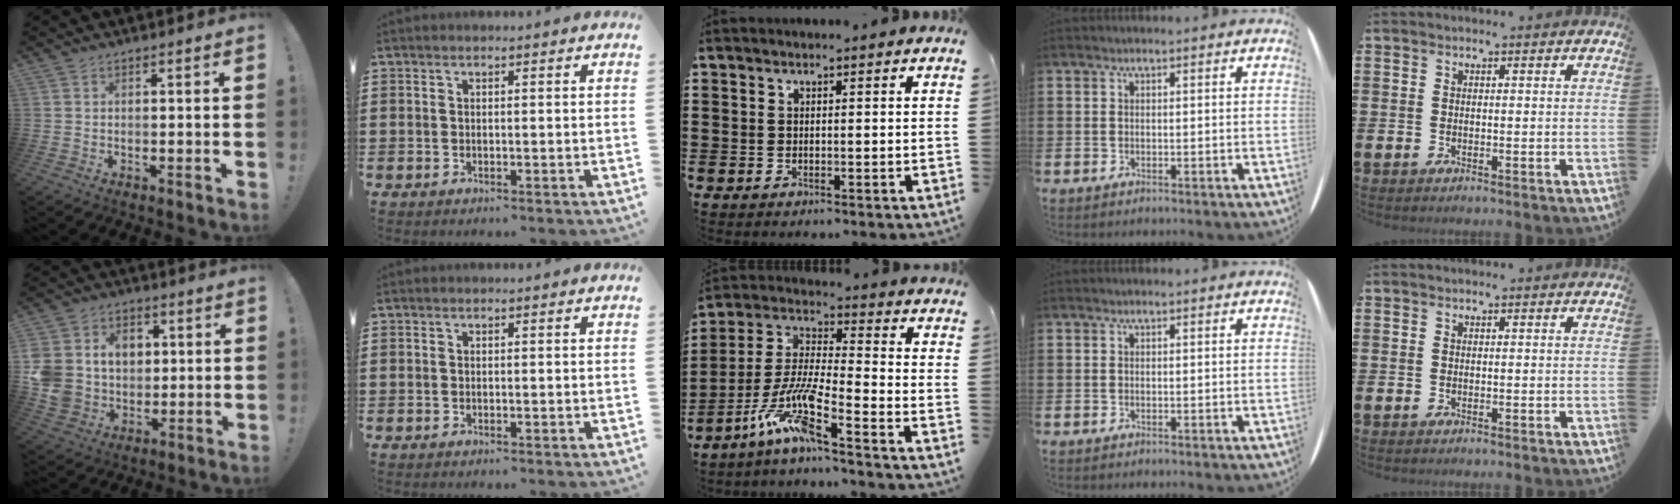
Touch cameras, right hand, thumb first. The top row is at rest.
{"thumb": {"total": 13.3, "force": [2.3, 11.7, 6.0], "torque": [-0.109, -0.009, 0.052]}, "middle": {"total": 10.4, "force": [-7.4, 0.7, 7.3], "torque": [-0.174, -0.022, -0.154]}}